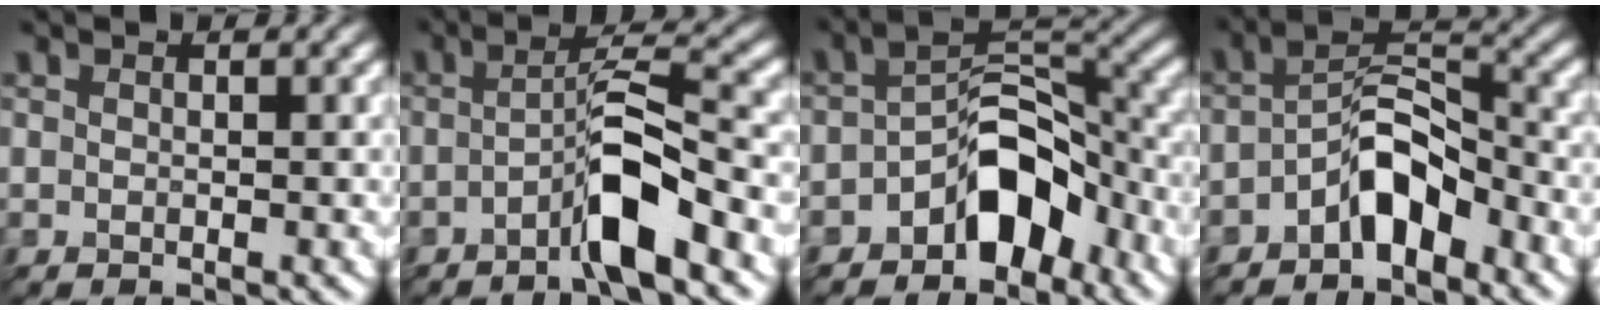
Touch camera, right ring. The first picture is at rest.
{"total": 4.6, "force": [-2.8, 0.0, 3.7], "torque": [-0.073, 0.020, -0.042]}
{"total": 5.9, "force": [-3.9, 2.7, 3.5], "torque": [-0.050, 0.019, -0.062]}
{"total": 4.7, "force": [-3.5, 1.3, 2.8], "torque": [-0.058, 0.018, -0.058]}